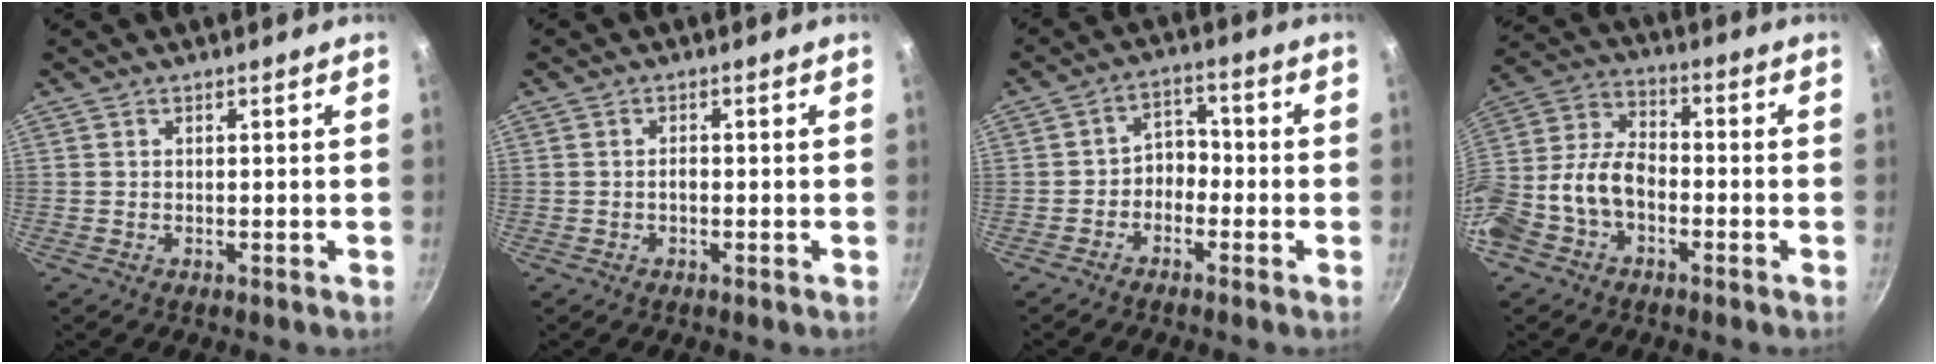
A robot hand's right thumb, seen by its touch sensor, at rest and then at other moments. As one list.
[{"total": 1.1, "force": [-0.4, 0.6, 0.8], "torque": [-0.010, 0.007, -0.006]}, {"total": 4.6, "force": [-2.0, 3.5, 2.3], "torque": [-0.011, 0.036, -0.042]}, {"total": 13.9, "force": [-4.0, 9.4, 9.4], "torque": [-0.180, 0.054, -0.090]}]